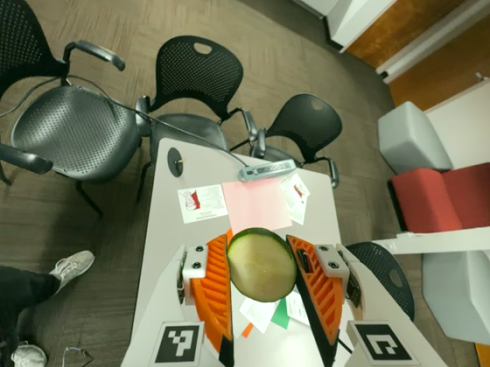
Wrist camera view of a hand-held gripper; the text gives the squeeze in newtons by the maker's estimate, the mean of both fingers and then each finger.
{"total": 11.0, "left": 10.8, "right": 11.1}